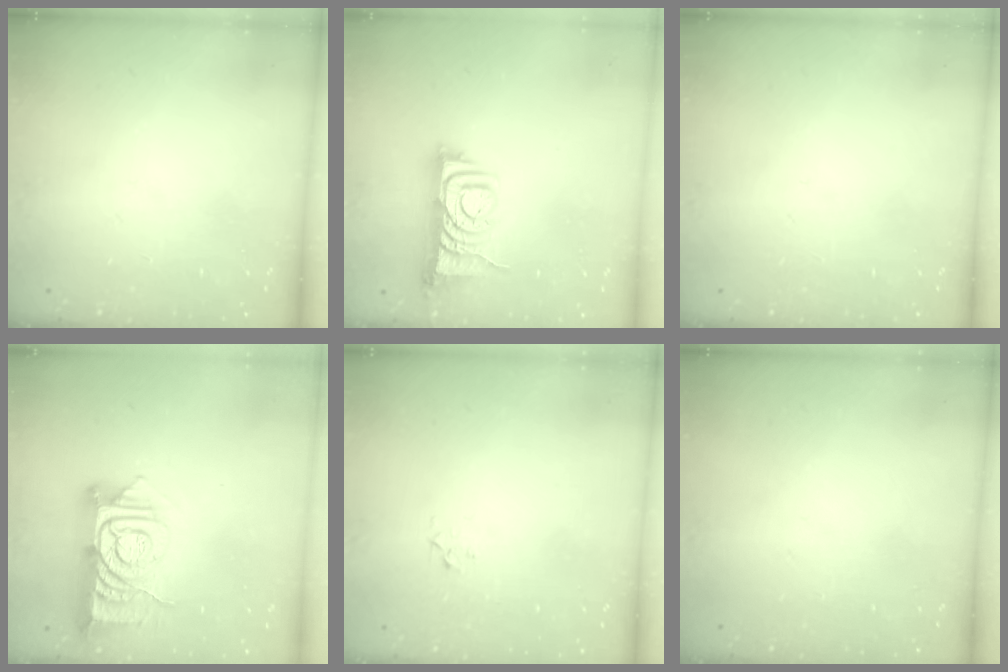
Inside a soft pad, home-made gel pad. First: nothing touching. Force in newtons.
{"total": 7.9, "press": 7.9, "slide": 1.0}
{"total": 0.0}
{"total": 13.0, "press": 13.0, "slide": 1.1}
{"total": 2.3, "press": 2.3, "slide": 0.2}
{"total": 0.0}